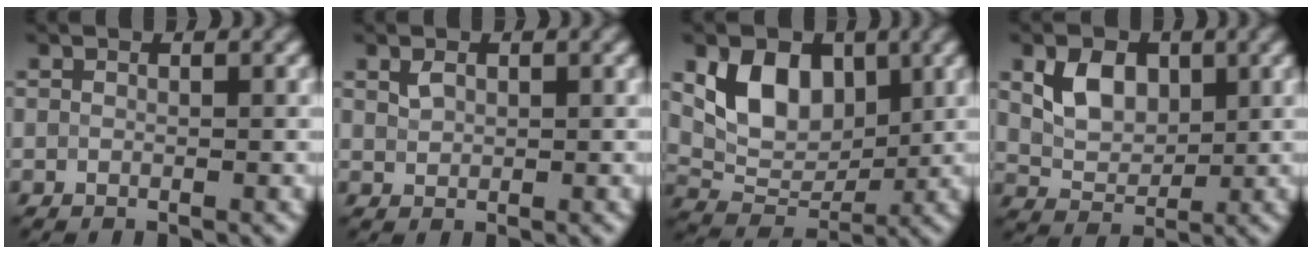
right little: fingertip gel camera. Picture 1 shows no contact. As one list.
[{"total": 1.1, "force": [0.6, 0.7, 0.6], "torque": [-0.014, 0.000, 0.015]}, {"total": 6.3, "force": [2.1, 4.3, 4.0], "torque": [-0.064, -0.007, 0.037]}, {"total": 4.3, "force": [1.4, 3.0, 2.7], "torque": [-0.053, -0.003, 0.026]}]